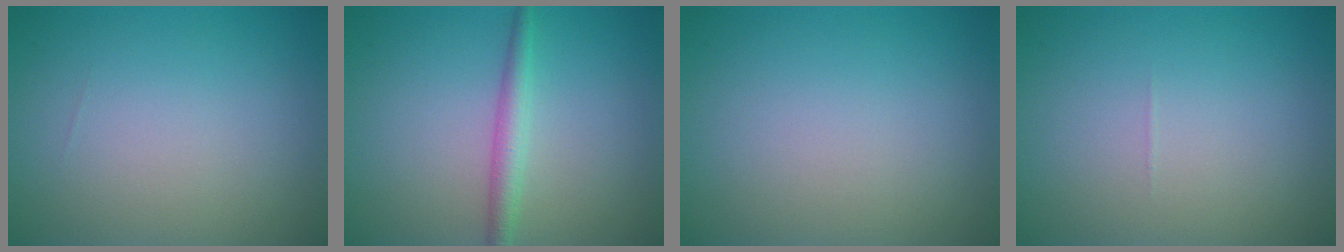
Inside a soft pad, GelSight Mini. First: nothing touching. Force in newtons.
{"total": 2.2, "press": 2.2, "slide": 0.1}
{"total": 0.0}
{"total": 0.0}